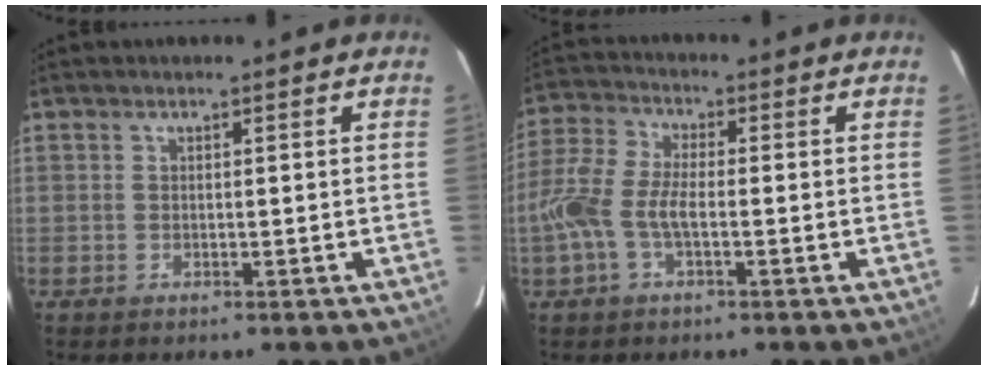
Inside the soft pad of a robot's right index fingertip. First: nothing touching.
{"total": 9.0, "force": [-2.2, 3.6, 7.9], "torque": [-0.185, 0.010, -0.049]}